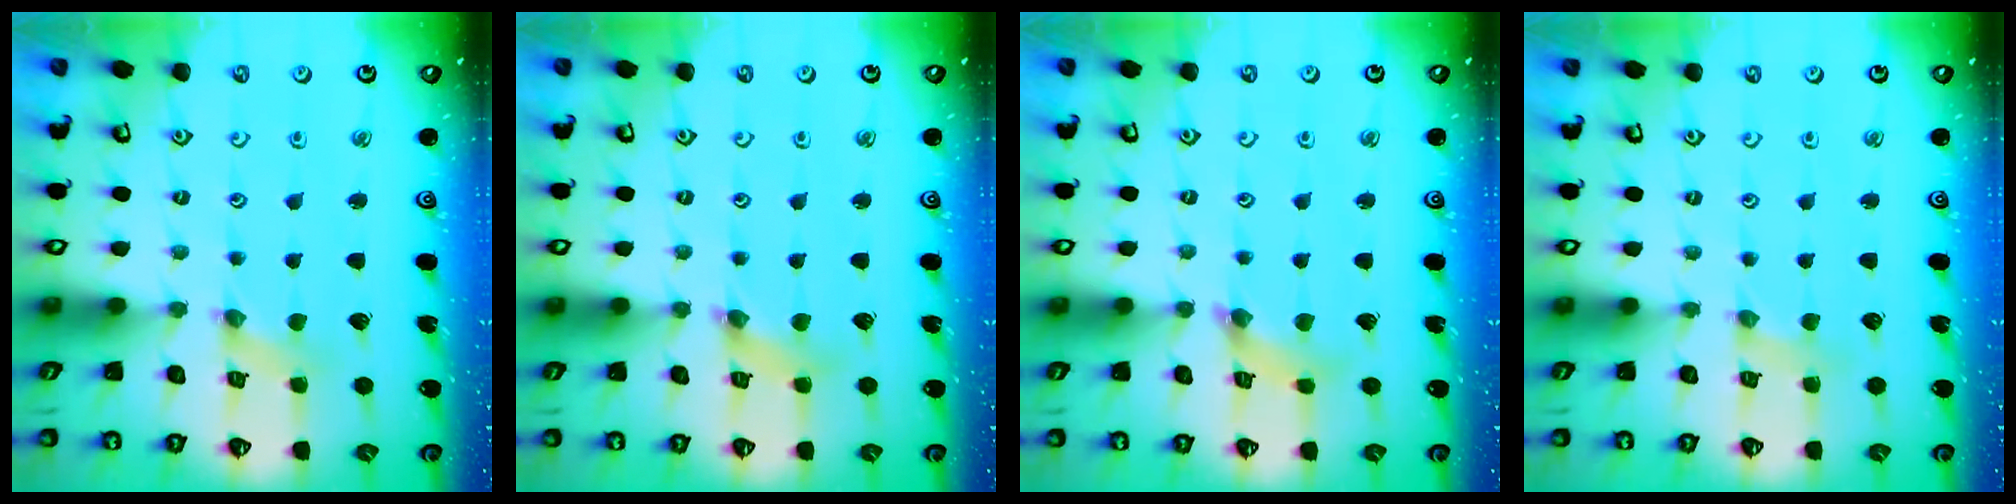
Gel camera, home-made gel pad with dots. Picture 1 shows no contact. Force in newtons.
{"total": 1.8, "press": 1.8, "slide": 0.3}
{"total": 2.5, "press": 2.5, "slide": 0.2}
{"total": 1.1, "press": 1.0, "slide": 0.3}